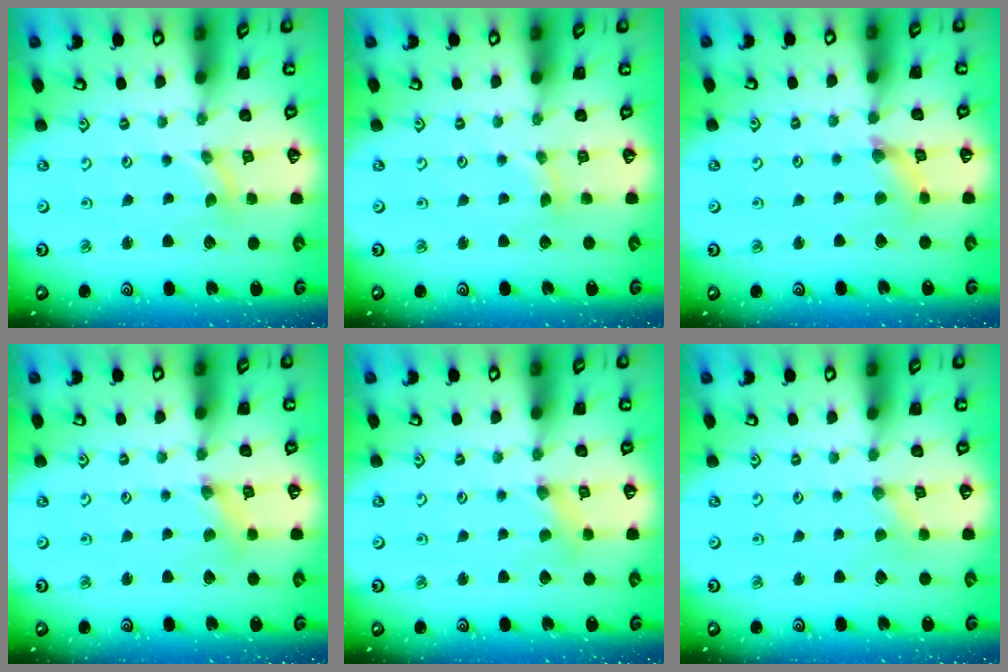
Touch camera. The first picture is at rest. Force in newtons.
{"total": 2.3, "press": 2.3, "slide": 0.3}
{"total": 2.9, "press": 2.9, "slide": 0.4}
{"total": 1.1, "press": 1.1, "slide": 0.2}
{"total": 2.5, "press": 2.5, "slide": 0.3}
{"total": 0.0}